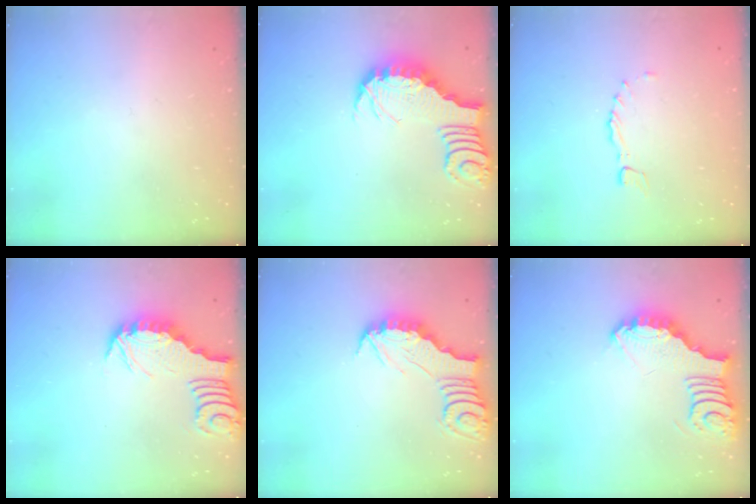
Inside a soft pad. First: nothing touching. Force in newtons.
{"total": 3.2, "press": 3.1, "slide": 0.5}
{"total": 0.0}
{"total": 2.7, "press": 2.7, "slide": 0.1}
{"total": 3.0, "press": 2.9, "slide": 0.3}
{"total": 3.7, "press": 3.7, "slide": 0.4}